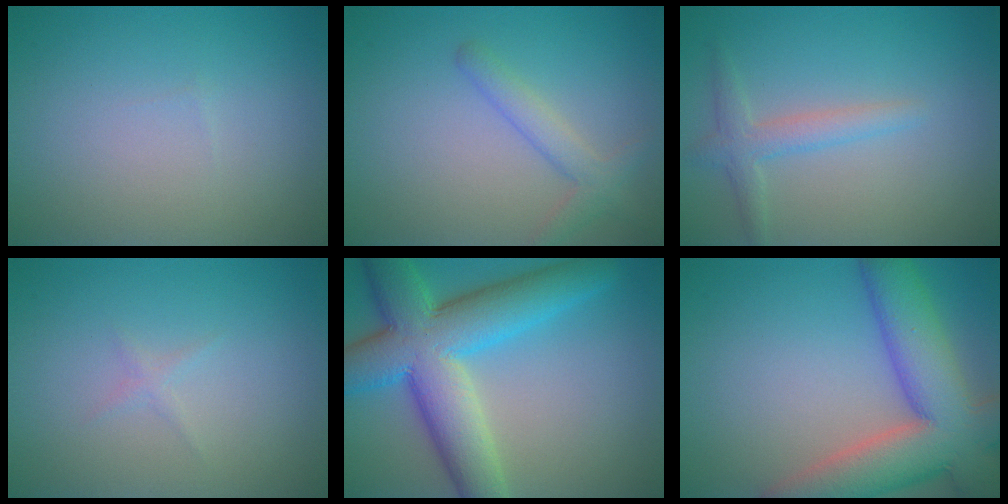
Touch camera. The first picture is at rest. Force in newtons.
{"total": 2.5, "press": 2.5, "slide": 0.1}
{"total": 2.3, "press": 2.3, "slide": 0.1}
{"total": 0.6, "press": 0.6, "slide": 0.0}
{"total": 10.9, "press": 10.9, "slide": 0.5}
{"total": 10.9, "press": 10.9, "slide": 0.8}